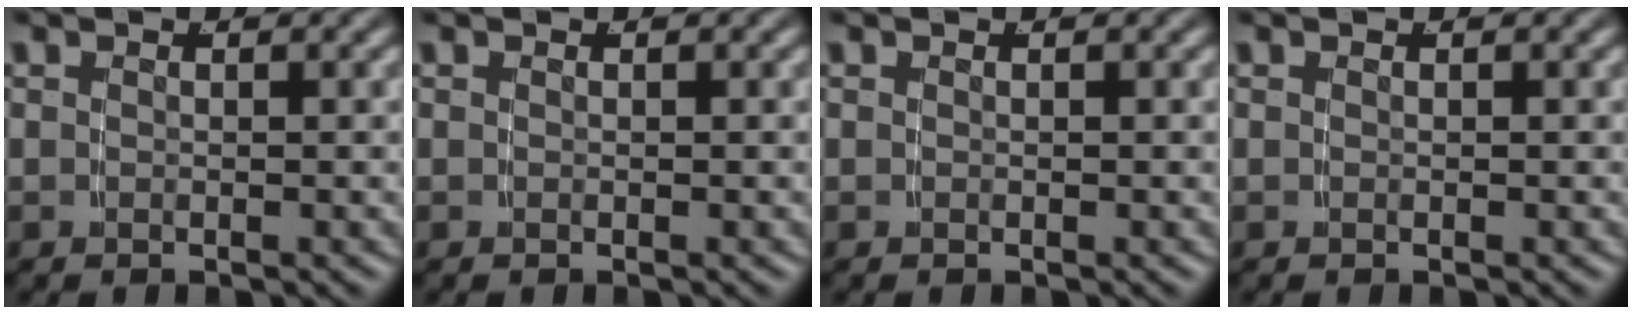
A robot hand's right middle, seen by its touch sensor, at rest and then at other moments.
{"total": 0.0}
{"total": 0.0}
{"total": 0.0}